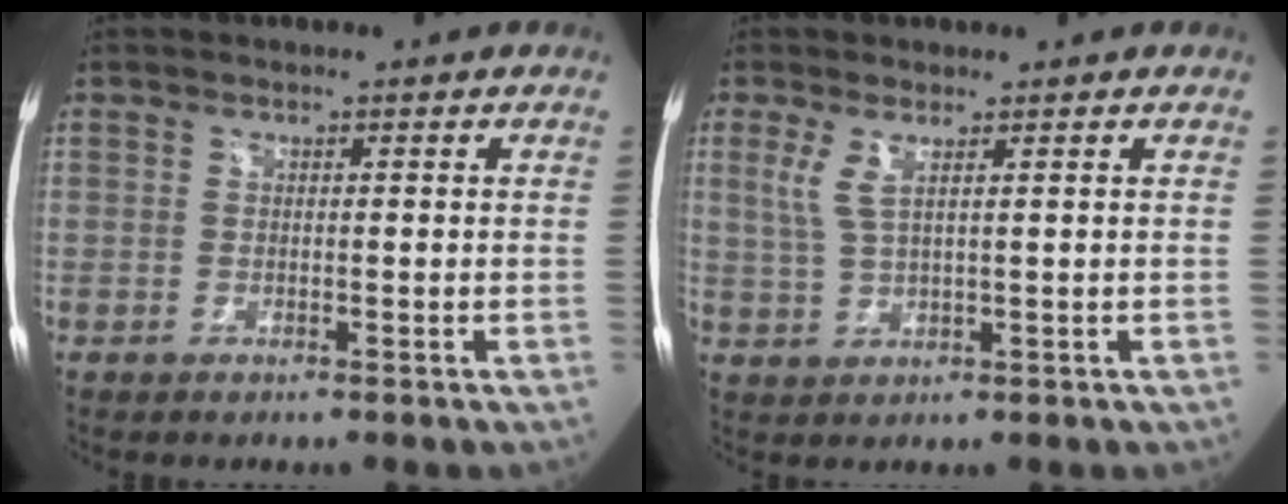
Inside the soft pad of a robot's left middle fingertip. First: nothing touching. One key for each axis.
{"total": 3.1, "fx": 1.4, "fy": 0.4, "fz": 2.7, "tx": -0.070, "ty": 0.001, "tz": 0.037}